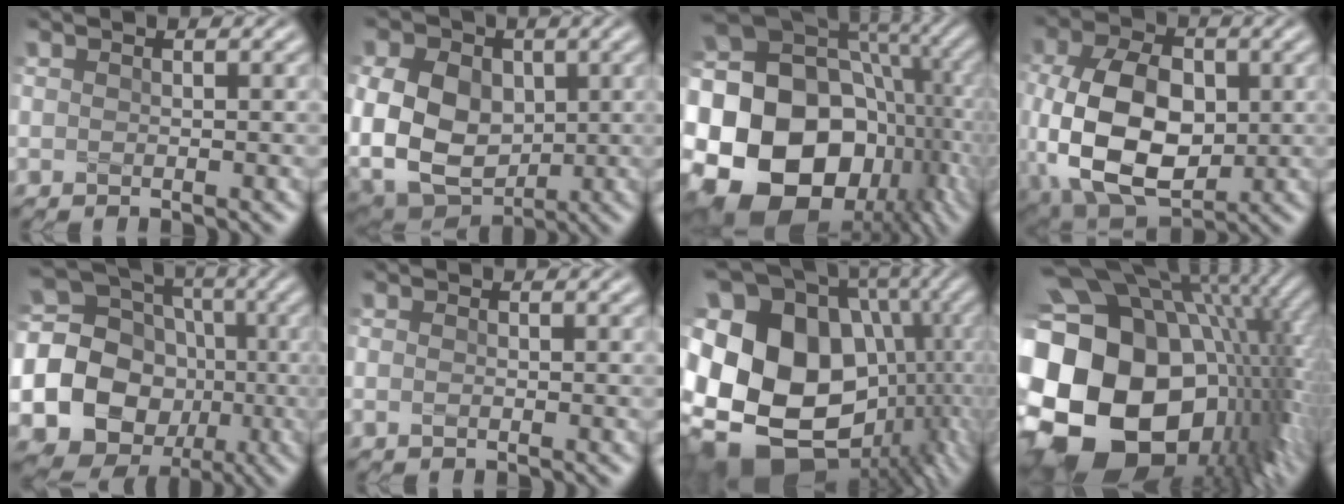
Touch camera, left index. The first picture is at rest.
{"total": 11.7, "force": [0.8, 9.1, 7.4], "torque": [-0.137, 0.006, 0.008]}
{"total": 20.1, "force": [-3.4, 15.7, 12.1], "torque": [-0.204, -0.028, -0.052]}
{"total": 11.9, "force": [-0.5, 7.8, 8.9], "torque": [-0.195, -0.017, 0.000]}
{"total": 23.2, "force": [-4.1, 21.5, 7.8], "torque": [-0.189, -0.005, -0.110]}
{"total": 0.6, "force": [-0.2, 0.4, 0.4], "torque": [-0.008, 0.000, -0.007]}
{"total": 21.0, "force": [-2.6, 16.4, 12.9], "torque": [-0.248, 0.007, -0.044]}
{"total": 21.9, "force": [-2.3, 15.5, 15.4], "torque": [-0.303, -0.008, -0.035]}